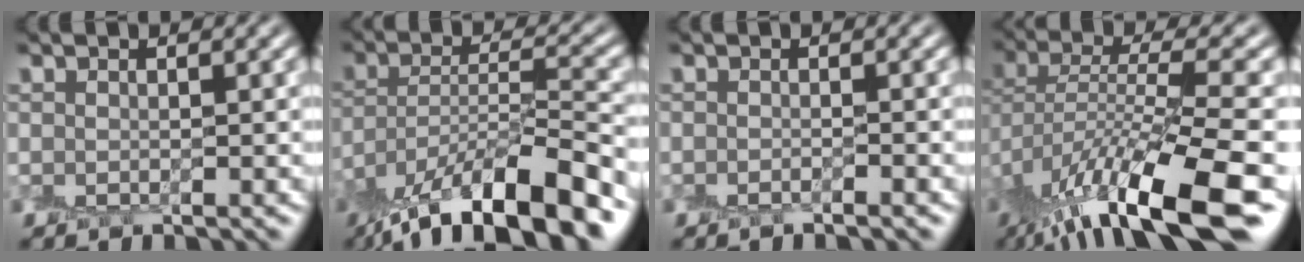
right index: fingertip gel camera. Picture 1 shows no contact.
{"total": 11.5, "force": [-8.4, 3.2, 7.3], "torque": [-0.114, 0.014, -0.153]}
{"total": 0.8, "force": [-0.7, -0.2, 0.2], "torque": [-0.003, 0.000, -0.016]}
{"total": 11.8, "force": [-7.0, 3.1, 9.0], "torque": [-0.168, 0.011, -0.115]}